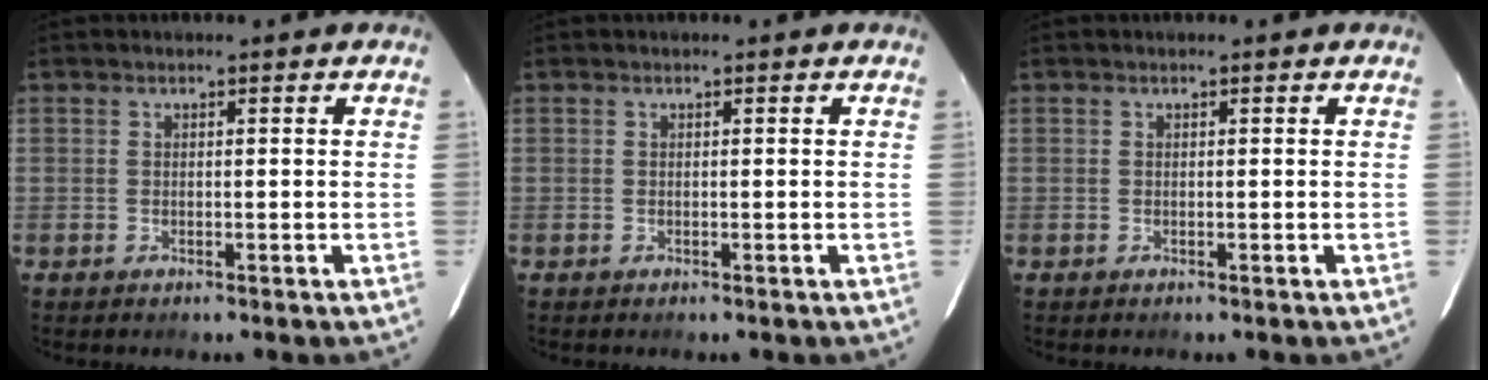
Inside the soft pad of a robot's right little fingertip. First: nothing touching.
{"total": 0.0}
{"total": 0.0}